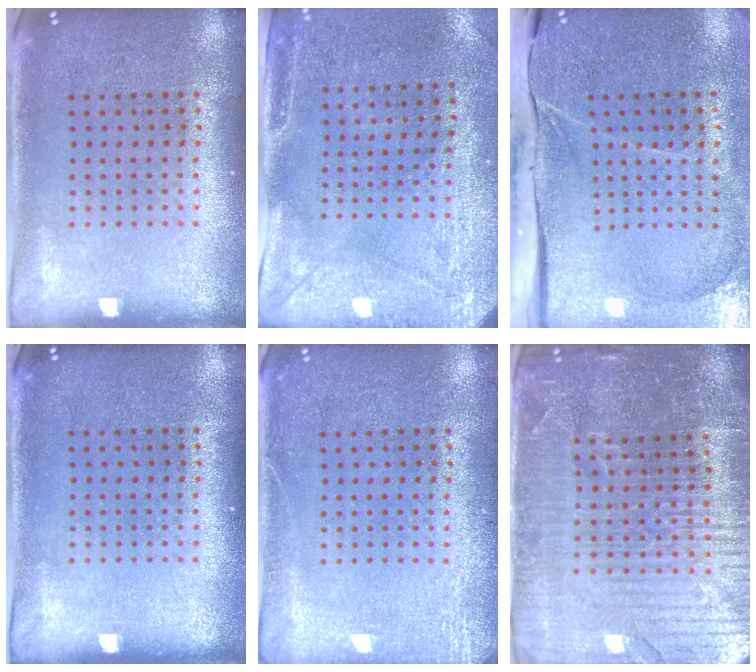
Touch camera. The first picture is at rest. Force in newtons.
{"total": 3.0, "press": 2.3, "slide": 1.8}
{"total": 4.4, "press": 3.5, "slide": 2.6}
{"total": 0.0}
{"total": 2.3, "press": 2.3, "slide": 0.4}
{"total": 5.2, "press": 4.8, "slide": 2.2}